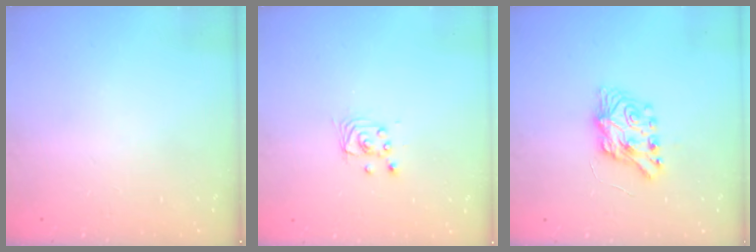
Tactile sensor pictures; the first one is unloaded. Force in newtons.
{"total": 2.9, "press": 2.9, "slide": 0.2}
{"total": 8.3, "press": 8.2, "slide": 0.4}